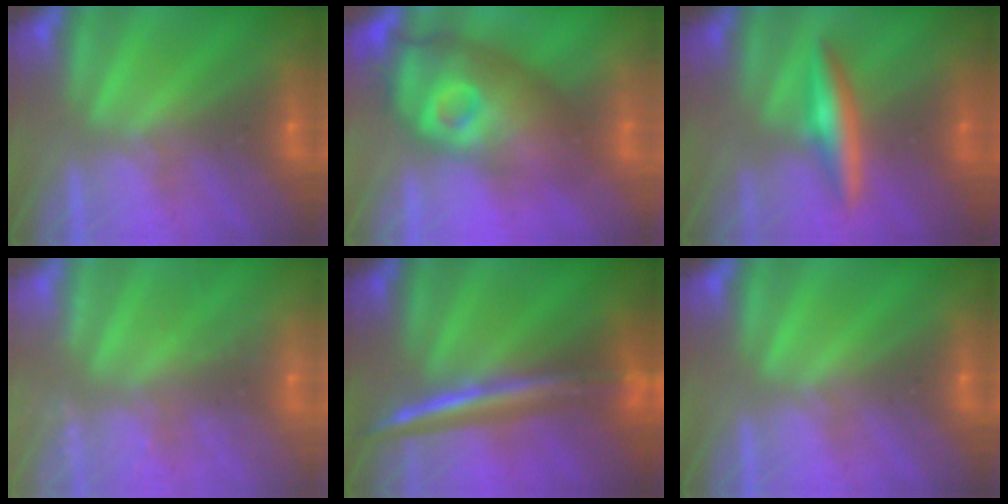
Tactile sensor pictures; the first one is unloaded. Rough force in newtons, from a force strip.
{"total": 3.9}
{"total": 2.7}
{"total": 2.4}
{"total": 2.9}
{"total": 0.0}